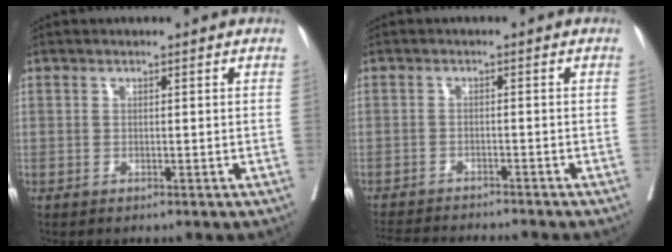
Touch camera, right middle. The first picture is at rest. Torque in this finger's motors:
{"motor_torque": [0.97, -1.17, 0.09, 0.04]}